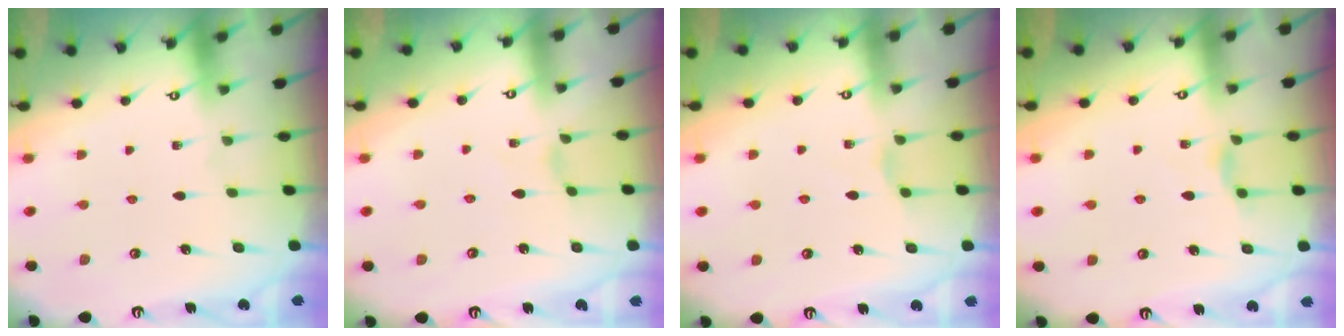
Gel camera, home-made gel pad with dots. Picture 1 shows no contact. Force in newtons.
{"total": 0.0}
{"total": 2.2, "press": 2.2, "slide": 0.4}
{"total": 4.6, "press": 4.5, "slide": 0.6}